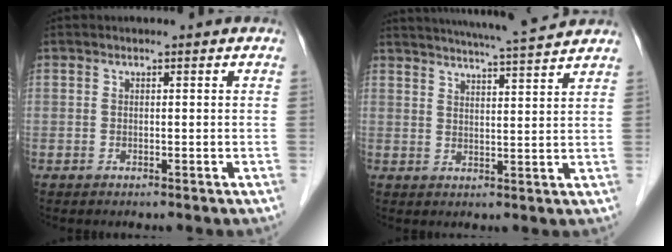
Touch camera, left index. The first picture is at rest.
{"total": 12.5, "force": [11.5, -0.4, 4.8], "torque": [-0.084, 0.013, 0.153]}